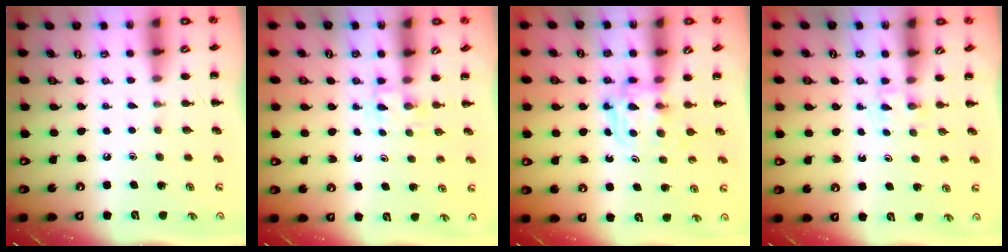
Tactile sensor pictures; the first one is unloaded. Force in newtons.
{"total": 2.6, "press": 2.4, "slide": 1.0}
{"total": 4.8, "press": 4.8, "slide": 0.6}
{"total": 2.3, "press": 2.1, "slide": 0.8}